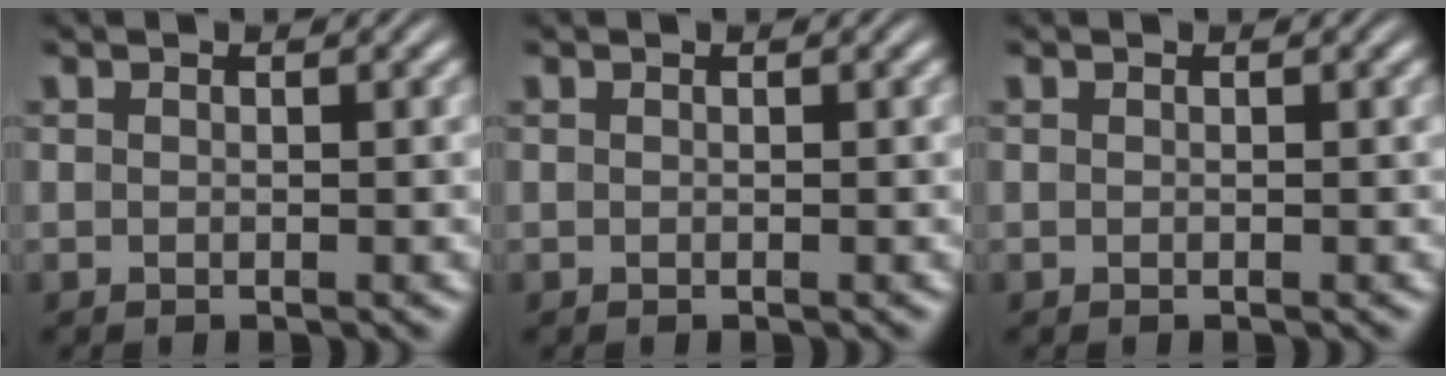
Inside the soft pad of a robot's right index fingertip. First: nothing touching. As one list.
[{"total": 0.0}, {"total": 0.0}]